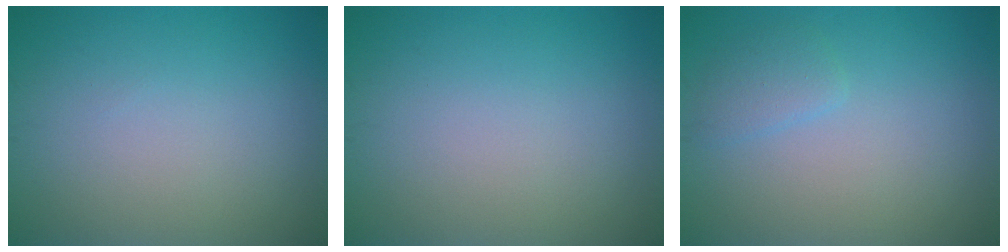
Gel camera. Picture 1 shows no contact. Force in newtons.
{"total": 0.0}
{"total": 1.4, "press": 1.4, "slide": 0.2}